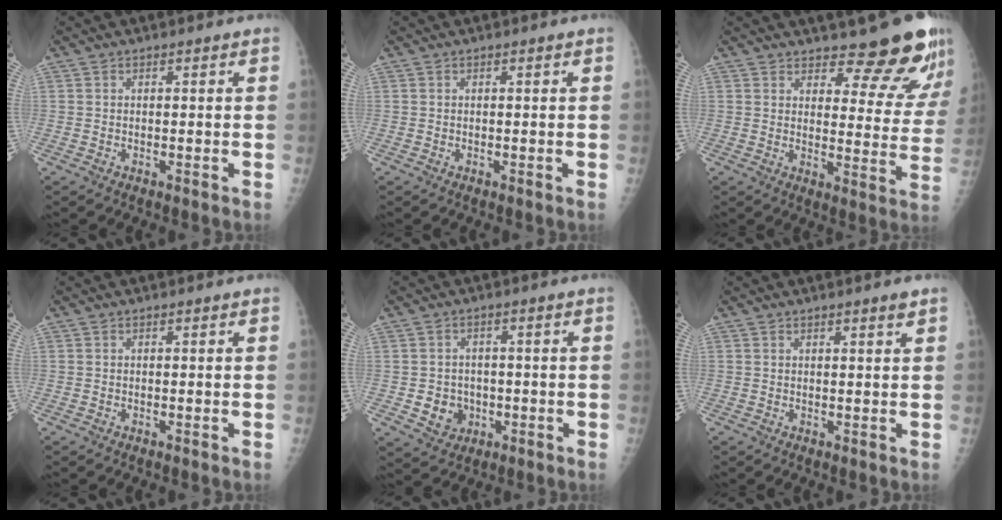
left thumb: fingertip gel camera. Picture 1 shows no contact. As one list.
[{"total": 0.0}, {"total": 13.4, "force": [11.9, 3.4, 5.0], "torque": [-0.023, -0.104, 0.140]}, {"total": 0.0}, {"total": 5.4, "force": [-1.1, 4.9, 2.1], "torque": [-0.009, 0.007, -0.009]}, {"total": 1.5, "force": [1.1, 0.0, 1.1], "torque": [-0.014, -0.007, 0.016]}]